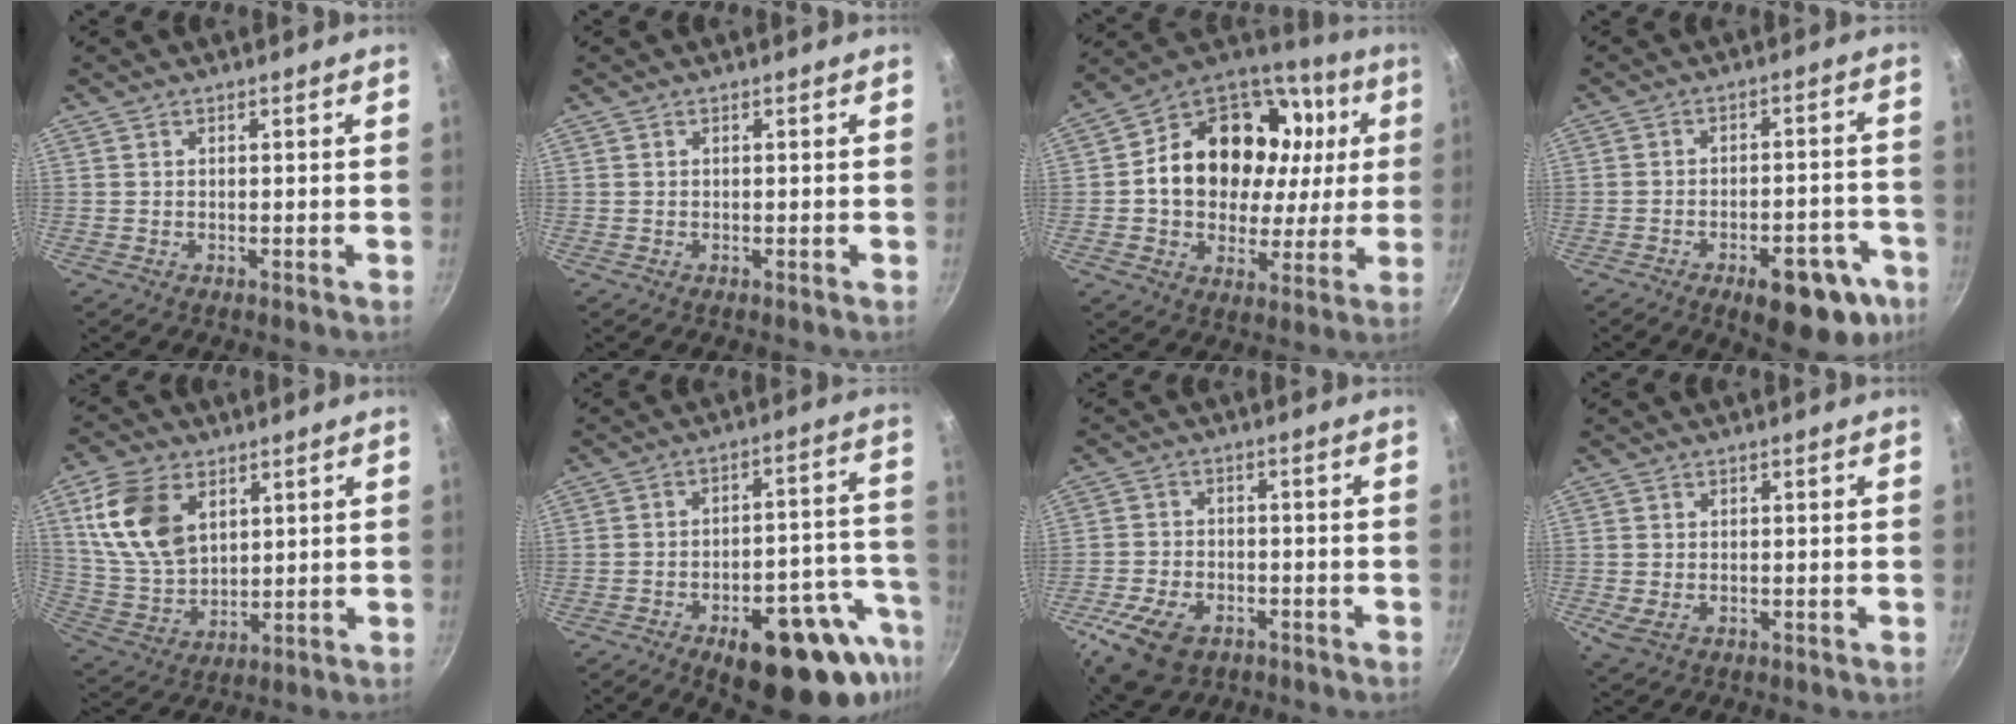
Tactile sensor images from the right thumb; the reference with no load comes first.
{"total": 0.0}
{"total": 25.3, "force": [4.6, 19.0, 16.1], "torque": [-0.243, 0.027, 0.077]}
{"total": 14.3, "force": [-7.7, 6.5, 10.1], "torque": [-0.079, 0.043, -0.094]}
{"total": 14.5, "force": [5.2, 9.4, 9.7], "torque": [-0.165, -0.020, 0.113]}
{"total": 21.8, "force": [-11.2, 9.5, 16.2], "torque": [-0.152, 0.055, -0.143]}
{"total": 11.8, "force": [-5.8, 7.3, 7.2], "torque": [-0.135, 0.019, -0.098]}
{"total": 3.3, "force": [-0.8, 2.2, 2.3], "torque": [-0.041, -0.009, -0.010]}